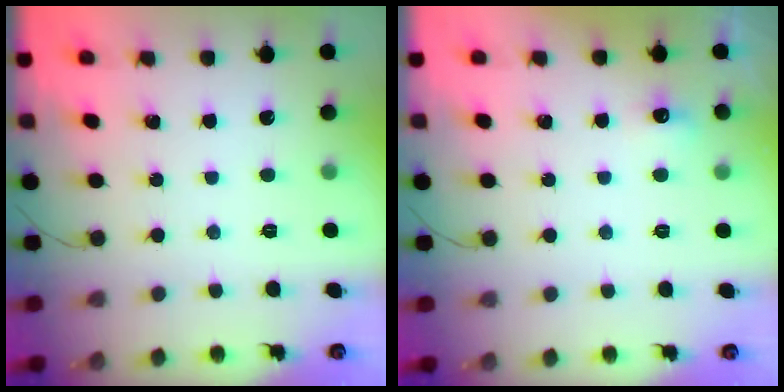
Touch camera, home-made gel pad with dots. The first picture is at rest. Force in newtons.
{"total": 4.4, "press": 4.1, "slide": 1.4}